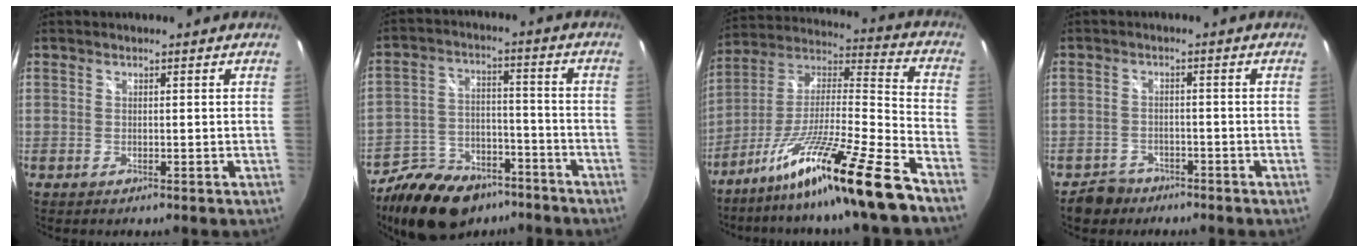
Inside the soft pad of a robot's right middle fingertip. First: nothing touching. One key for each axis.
{"total": 17.4, "fx": -13.0, "fy": 8.8, "fz": 7.5, "tx": -0.166, "ty": 0.011, "tz": -0.202}
{"total": 21.4, "fx": -14.9, "fy": -1.1, "fz": 15.3, "tx": -0.250, "ty": -0.035, "tz": -0.258}
{"total": 4.5, "fx": -3.4, "fy": 2.9, "fz": 0.5, "tx": -0.026, "ty": 0.009, "tz": -0.055}